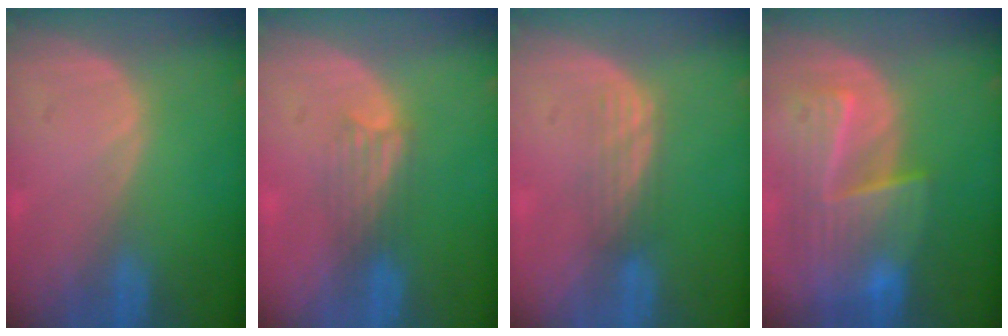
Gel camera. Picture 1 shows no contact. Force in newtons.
{"total": 3.3, "press": 2.9, "slide": 1.6}
{"total": 3.1, "press": 2.7, "slide": 1.7}
{"total": 9.4, "press": 8.3, "slide": 4.2}